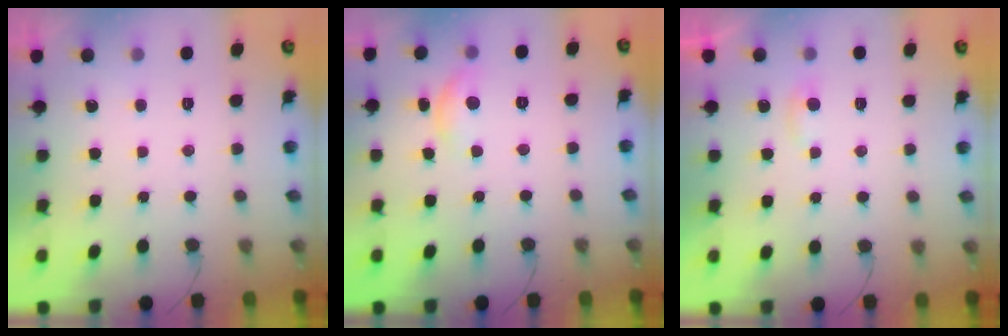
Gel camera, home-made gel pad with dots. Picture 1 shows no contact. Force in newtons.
{"total": 7.7, "press": 7.7, "slide": 0.5}
{"total": 2.8, "press": 2.8, "slide": 0.4}